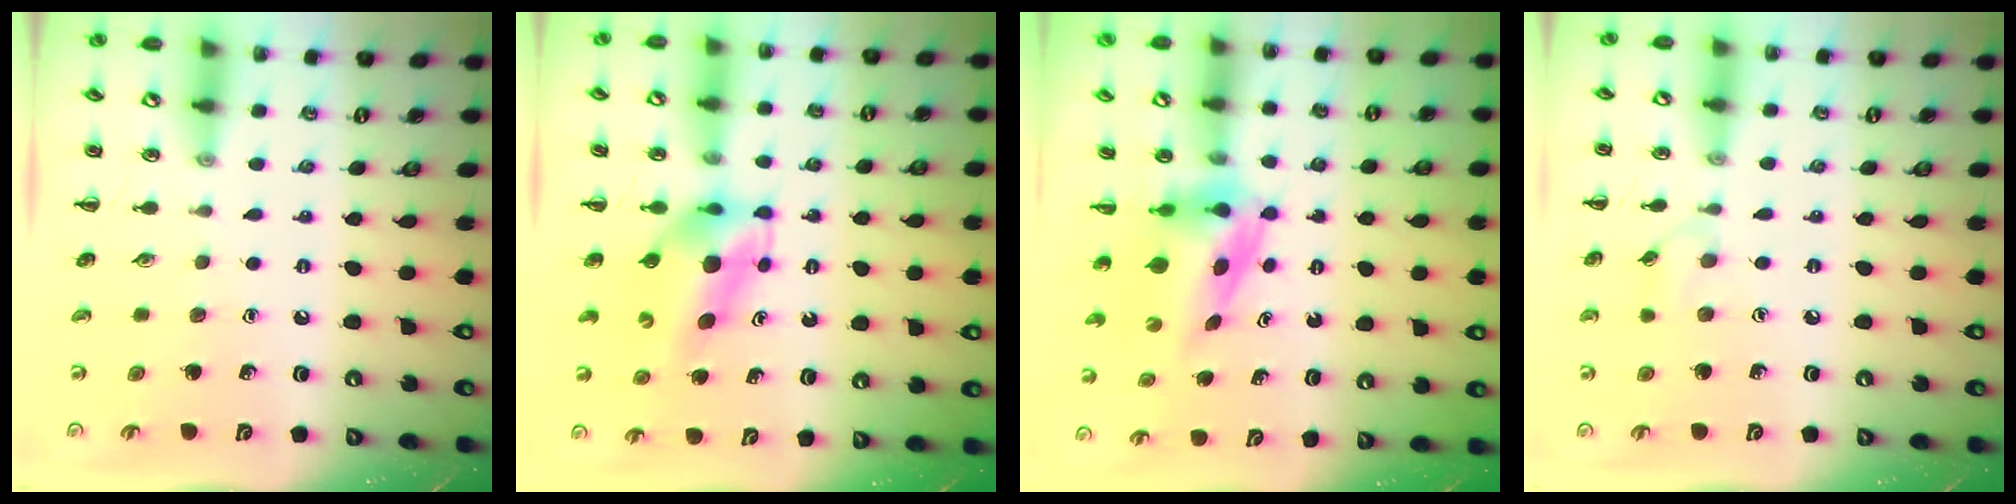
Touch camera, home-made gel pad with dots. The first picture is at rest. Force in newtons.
{"total": 4.9, "press": 4.7, "slide": 1.1}
{"total": 6.0, "press": 5.9, "slide": 1.1}
{"total": 5.4, "press": 5.0, "slide": 2.0}